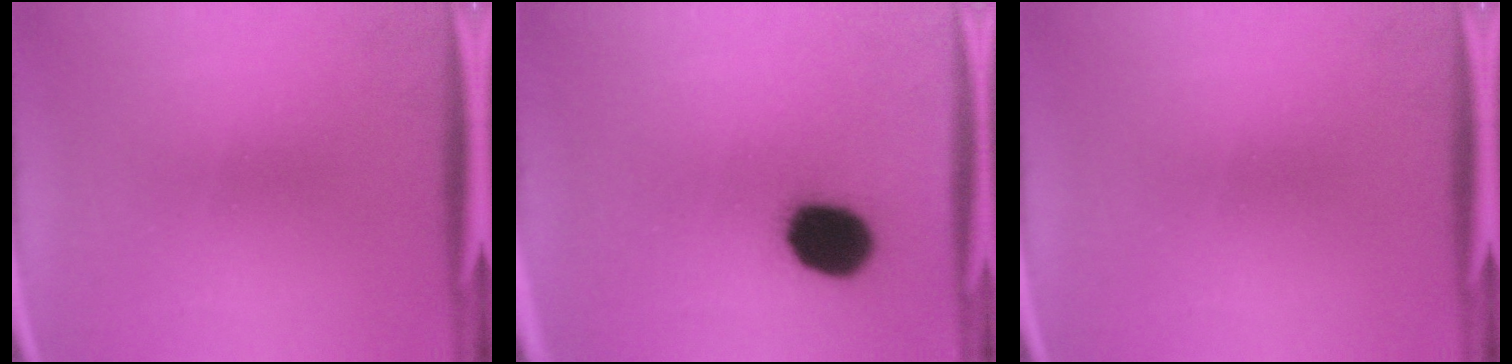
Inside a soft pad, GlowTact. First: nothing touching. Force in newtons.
{"total": 14.1}
{"total": 0.0}